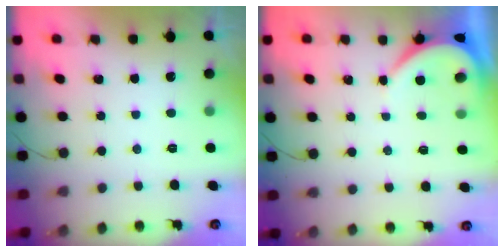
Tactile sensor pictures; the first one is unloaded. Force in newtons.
{"total": 3.9, "press": 3.9, "slide": 0.6}